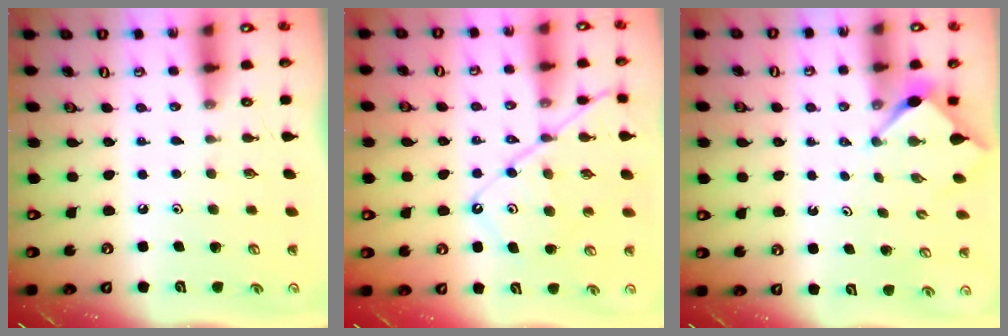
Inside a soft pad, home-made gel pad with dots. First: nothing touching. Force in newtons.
{"total": 11.7, "press": 11.7, "slide": 1.2}
{"total": 2.8, "press": 2.7, "slide": 0.4}